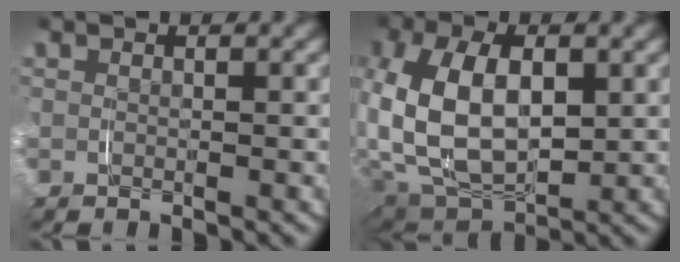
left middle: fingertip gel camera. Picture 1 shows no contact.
{"total": 11.4, "force": [0.3, 8.0, 8.1], "torque": [-0.198, -0.025, 0.020]}